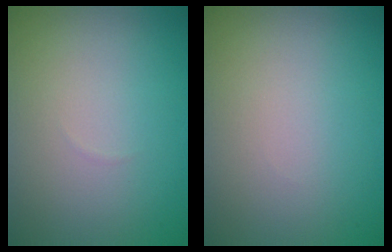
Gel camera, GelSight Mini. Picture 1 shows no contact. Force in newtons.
{"total": 0.0}